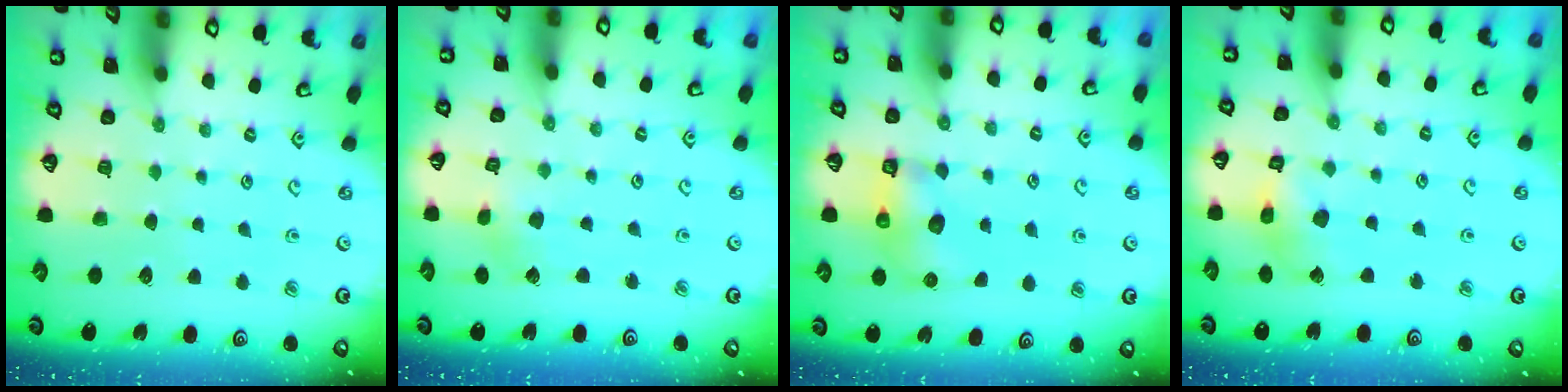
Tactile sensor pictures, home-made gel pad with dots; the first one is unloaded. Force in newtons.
{"total": 1.9, "press": 1.9, "slide": 0.2}
{"total": 6.3, "press": 6.3, "slide": 0.4}
{"total": 7.2, "press": 7.2, "slide": 0.6}